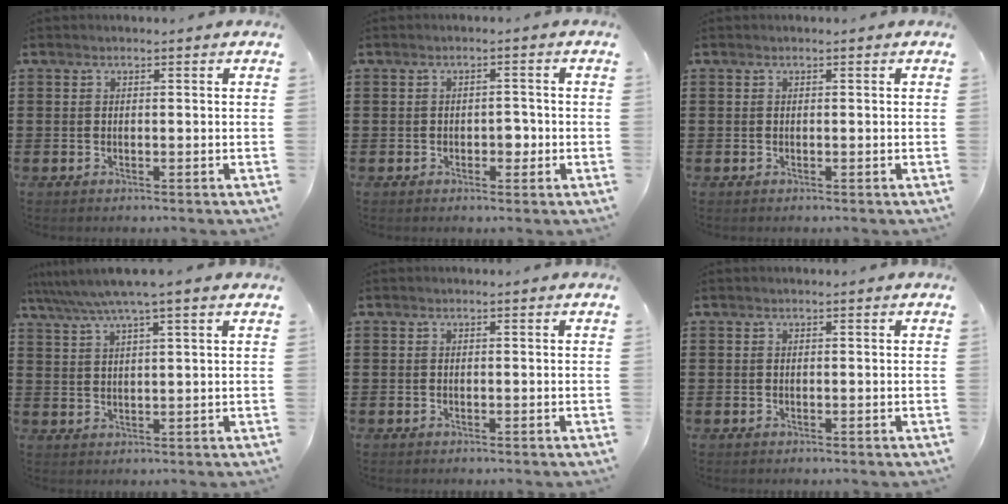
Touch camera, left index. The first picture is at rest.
{"total": 2.1, "force": [-0.5, 1.3, 1.6], "torque": [-0.025, 0.000, -0.015]}
{"total": 0.0}
{"total": 5.1, "force": [3.9, -0.1, 3.3], "torque": [-0.075, -0.014, 0.065]}
{"total": 0.0}
{"total": 0.0}